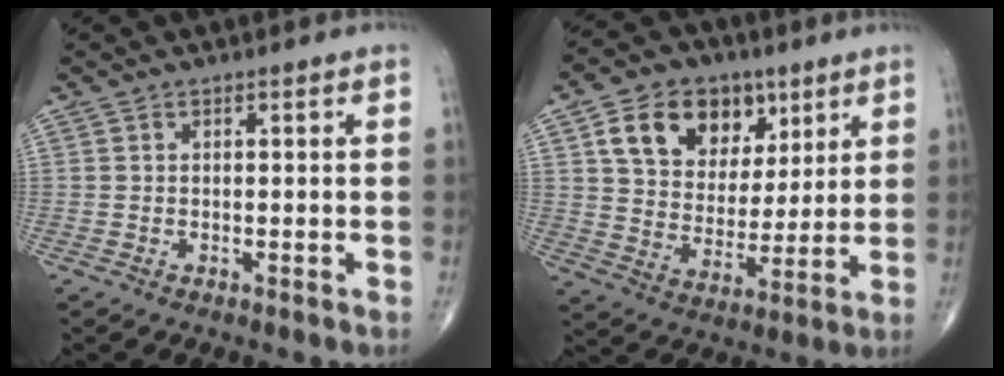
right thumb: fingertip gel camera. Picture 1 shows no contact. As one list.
[{"total": 16.2, "force": [7.3, 11.7, 8.5], "torque": [-0.106, -0.017, 0.130]}]